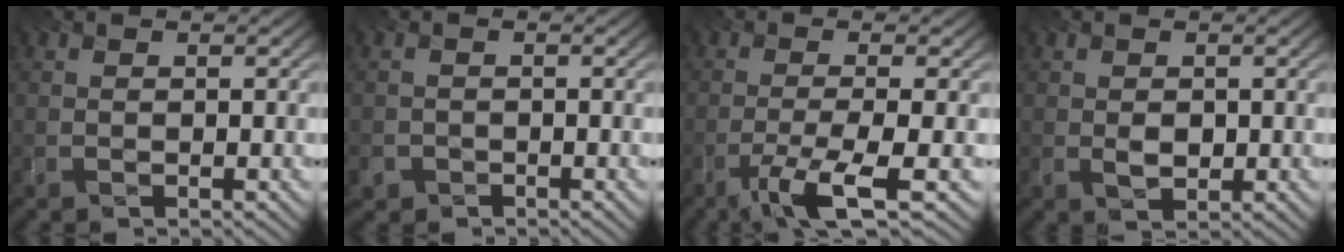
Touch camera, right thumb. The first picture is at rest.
{"total": 1.6, "force": [-1.2, 1.1, -0.3], "torque": [-0.005, -0.006, -0.021]}
{"total": 5.4, "force": [-3.4, 0.4, 4.2], "torque": [-0.066, 0.004, -0.072]}
{"total": 1.5, "force": [-0.3, 1.1, 1.0], "torque": [-0.026, -0.001, -0.002]}